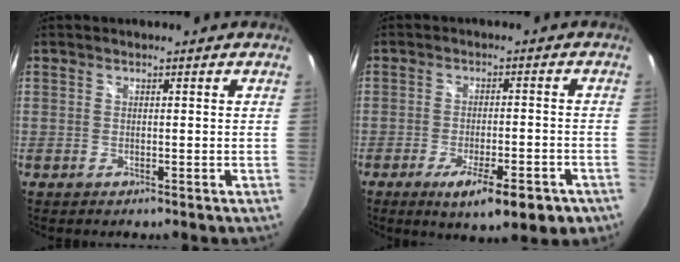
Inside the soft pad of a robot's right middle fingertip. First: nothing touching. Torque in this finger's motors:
{"motor_torque": [1.19, -0.95, 0.19, 0.10]}